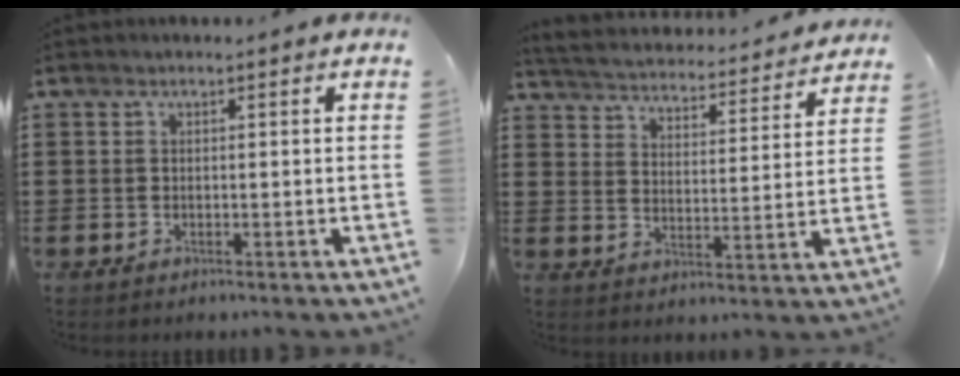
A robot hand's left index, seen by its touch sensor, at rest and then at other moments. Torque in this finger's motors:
{"motor_torque": [0.29, -1.85, -0.55, 0.04]}